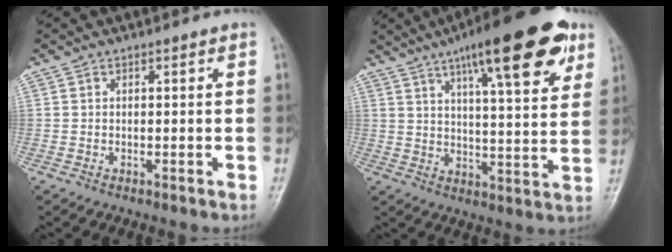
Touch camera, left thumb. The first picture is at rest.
{"total": 20.7, "force": [11.5, 5.4, 16.4], "torque": [-0.215, -0.023, 0.167]}